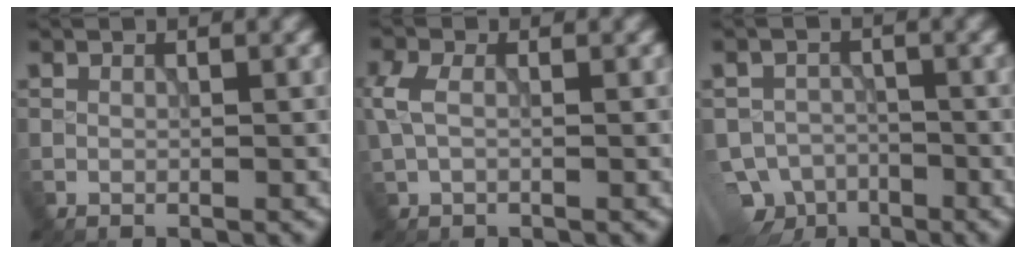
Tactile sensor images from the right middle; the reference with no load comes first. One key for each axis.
{"total": 3.0, "fx": -0.1, "fy": 1.9, "fz": 2.3, "tx": -0.056, "ty": 0.007, "tz": -0.005}
{"total": 7.3, "fx": -5.6, "fy": 4.5, "fz": 1.5, "tx": -0.012, "ty": -0.012, "tz": -0.083}